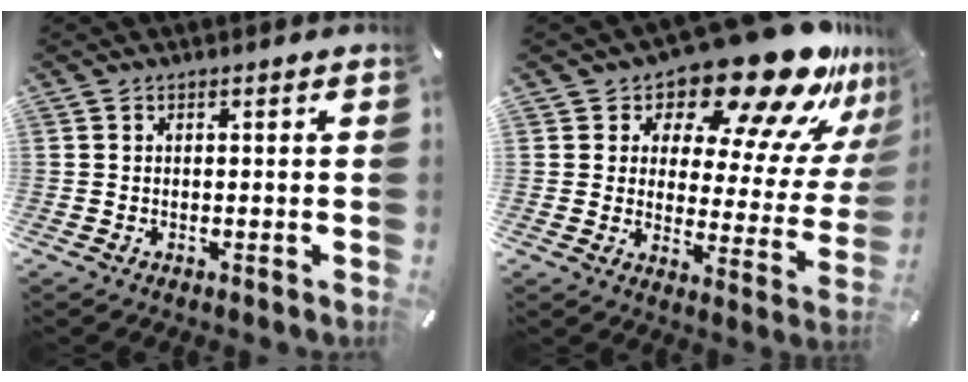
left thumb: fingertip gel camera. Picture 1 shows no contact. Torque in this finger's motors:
{"motor_torque": [2.37, 2.35, 1.87, -0.90, 0.08]}